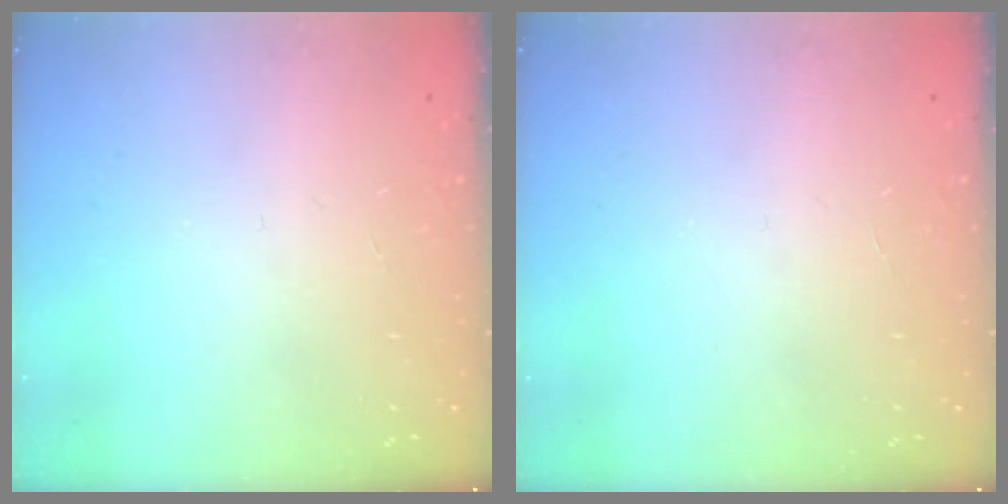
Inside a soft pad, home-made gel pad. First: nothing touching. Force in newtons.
{"total": 0.0}